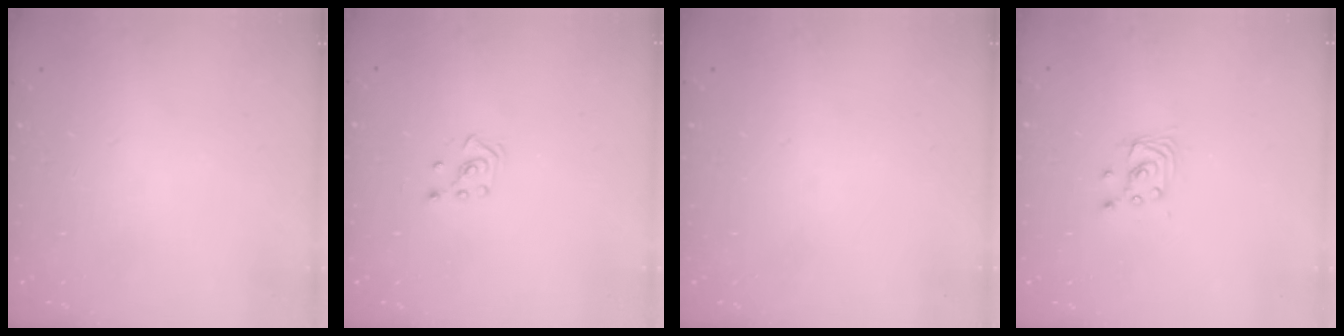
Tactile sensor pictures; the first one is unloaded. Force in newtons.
{"total": 2.6, "press": 2.5, "slide": 0.6}
{"total": 0.0}
{"total": 2.8, "press": 2.8, "slide": 0.2}